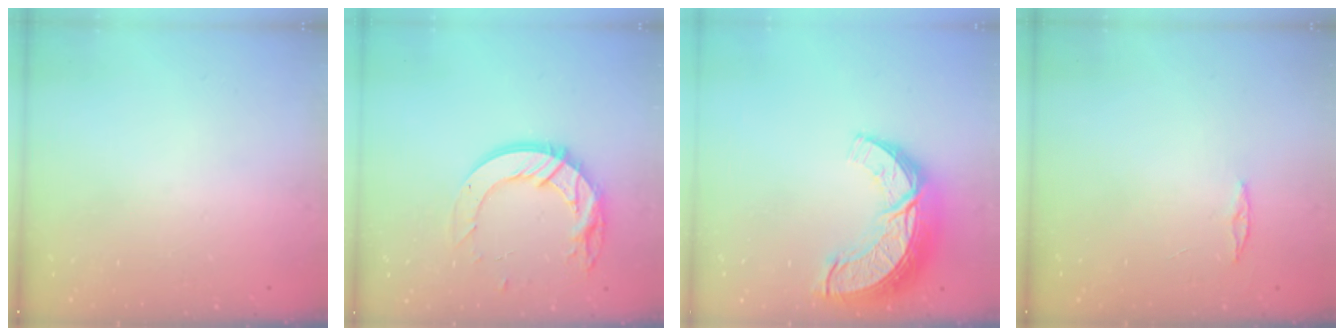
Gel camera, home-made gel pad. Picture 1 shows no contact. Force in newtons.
{"total": 15.8, "press": 15.7, "slide": 1.2}
{"total": 15.1, "press": 15.1, "slide": 1.3}
{"total": 3.0, "press": 2.9, "slide": 0.3}